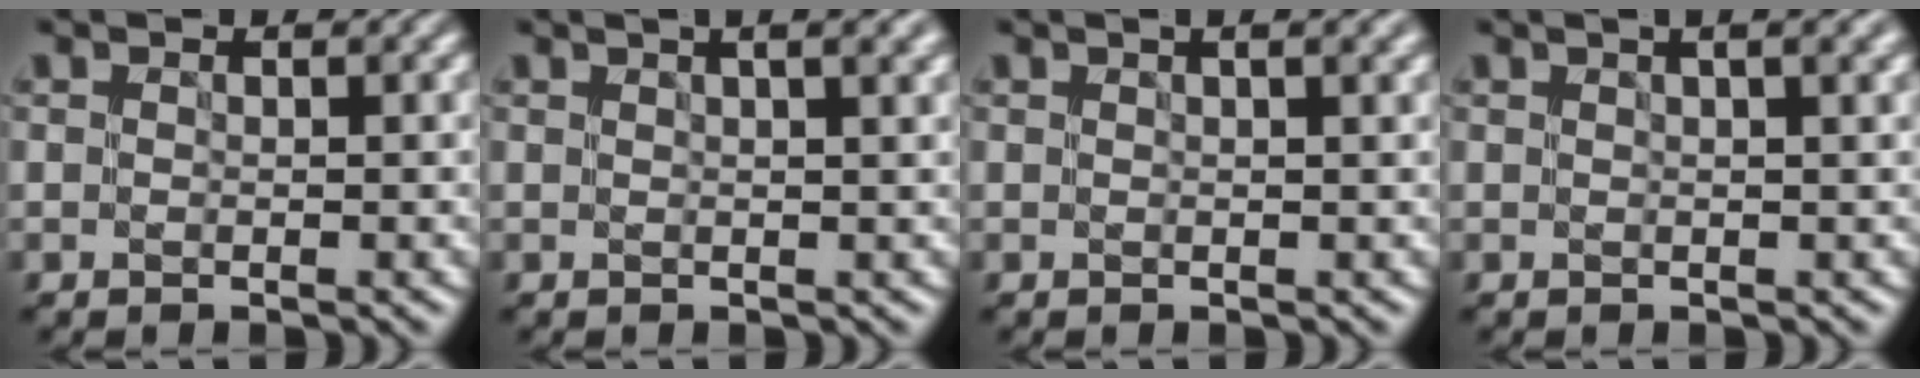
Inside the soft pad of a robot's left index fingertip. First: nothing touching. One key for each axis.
{"total": 3.5, "fx": 1.8, "fy": 1.1, "fz": 2.8, "tx": -0.026, "ty": 0.011, "tz": 0.008}
{"total": 2.2, "fx": 1.2, "fy": 0.4, "fz": 1.8, "tx": -0.024, "ty": 0.004, "tz": 0.011}
{"total": 3.1, "fx": 1.5, "fy": 0.8, "fz": 2.6, "tx": -0.030, "ty": 0.009, "tz": 0.008}